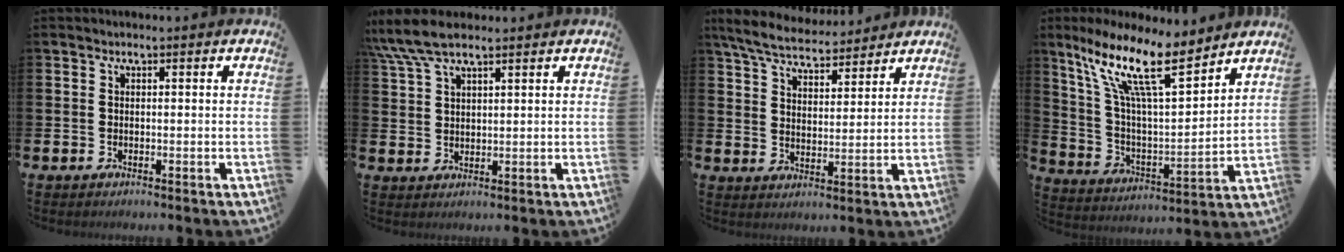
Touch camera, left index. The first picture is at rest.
{"total": 6.8, "force": [5.6, 1.6, 3.5], "torque": [-0.088, -0.009, 0.105]}
{"total": 6.8, "force": [6.4, 1.5, 1.7], "torque": [-0.063, -0.028, 0.116]}
{"total": 14.5, "force": [10.0, 4.1, 9.7], "torque": [-0.215, -0.044, 0.173]}